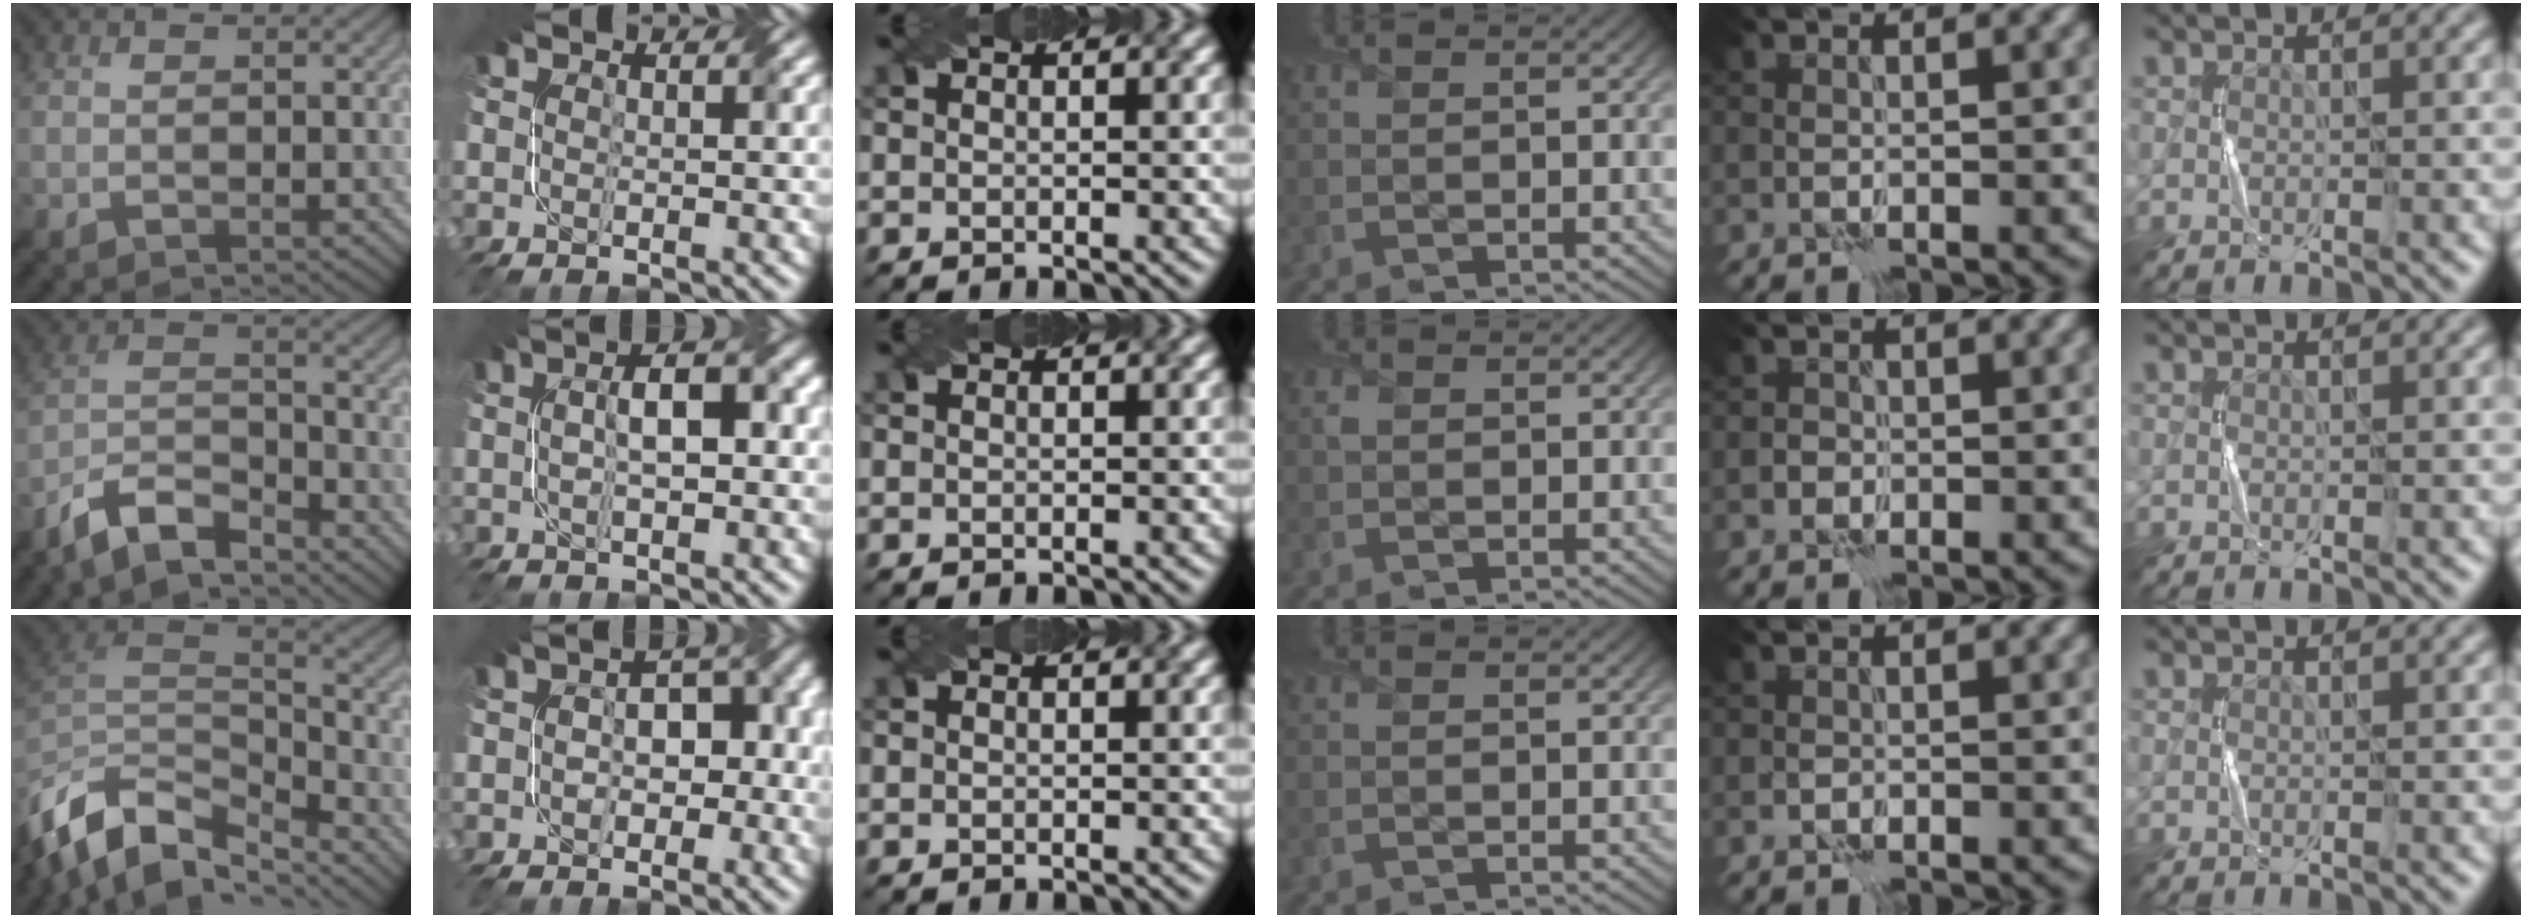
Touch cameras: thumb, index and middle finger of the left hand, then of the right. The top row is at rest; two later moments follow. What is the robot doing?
{"motion": "twist", "object": "screw"}